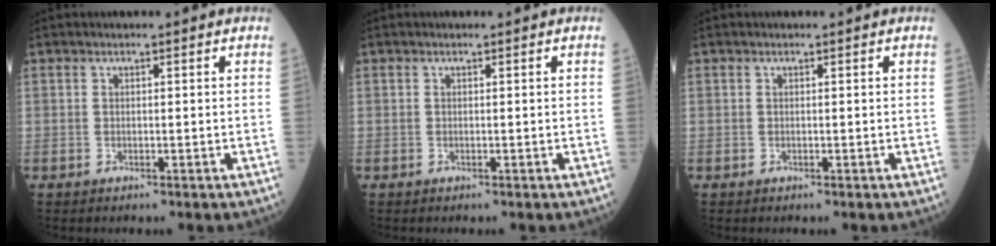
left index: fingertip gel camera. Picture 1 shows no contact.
{"total": 0.0}
{"total": 0.0}